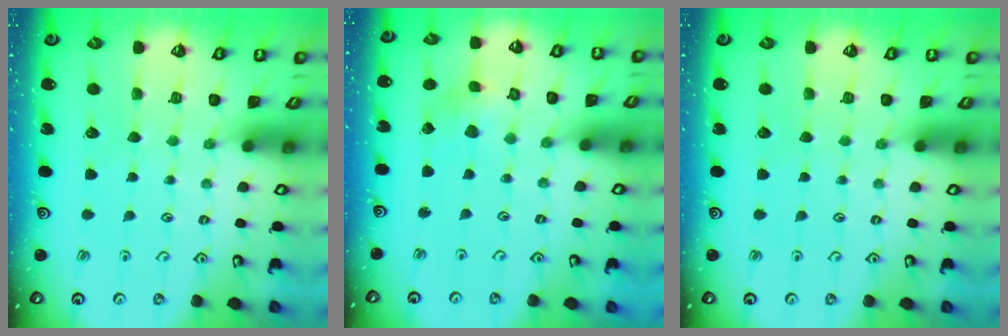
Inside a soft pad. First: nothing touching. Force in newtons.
{"total": 2.7, "press": 2.7, "slide": 0.3}
{"total": 0.0}